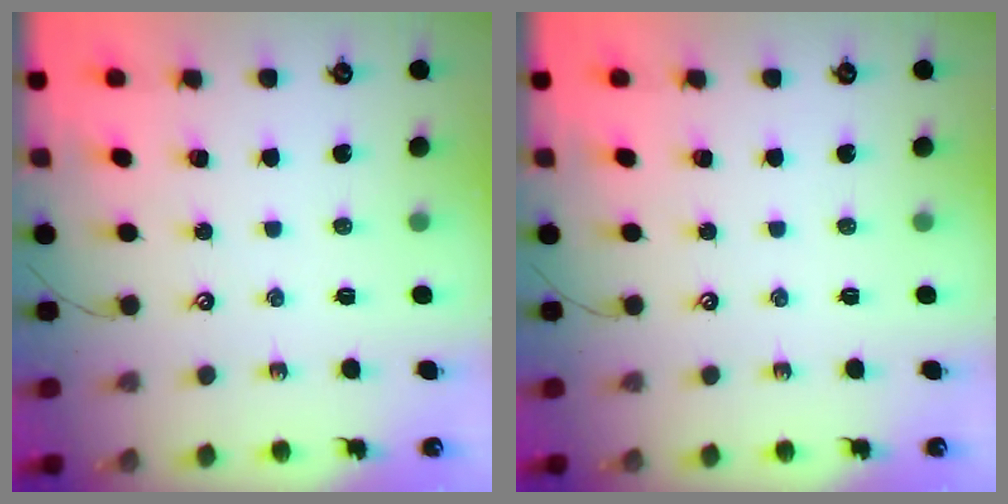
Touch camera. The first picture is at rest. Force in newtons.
{"total": 0.0}